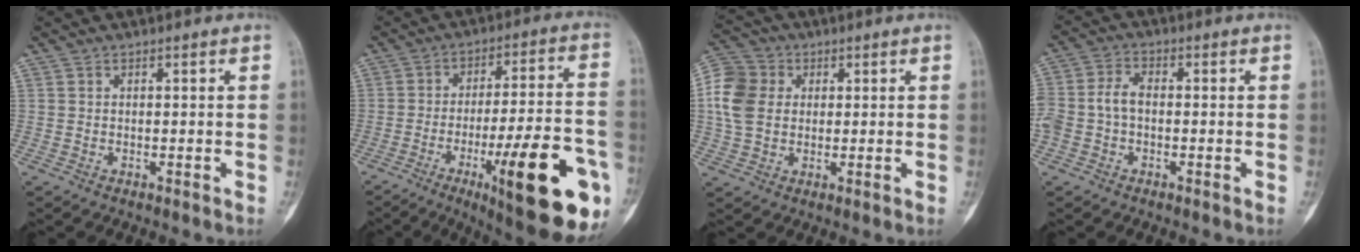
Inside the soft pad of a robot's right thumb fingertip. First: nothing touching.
{"total": 24.5, "force": [-9.5, 5.7, 21.9], "torque": [-0.263, 0.026, -0.128]}
{"total": 10.0, "force": [1.2, 8.1, 5.7], "torque": [-0.109, 0.011, 0.014]}
{"total": 6.7, "force": [-0.9, 4.5, 4.9], "torque": [-0.113, 0.022, -0.021]}